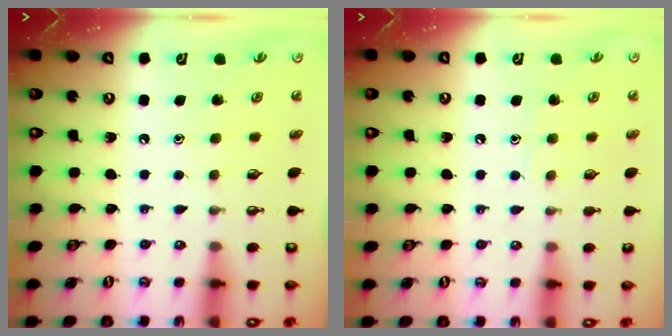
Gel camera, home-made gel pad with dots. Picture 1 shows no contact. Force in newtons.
{"total": 4.5, "press": 4.5, "slide": 0.5}